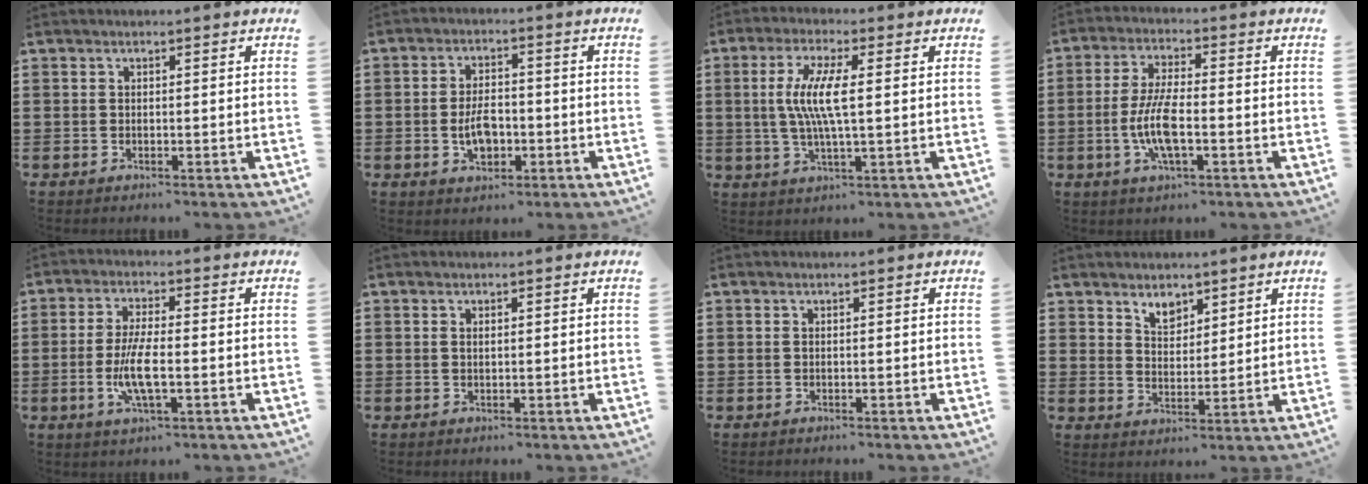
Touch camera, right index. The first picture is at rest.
{"total": 5.0, "force": [-1.3, 2.8, 3.9], "torque": [-0.072, -0.001, -0.025]}
{"total": 7.4, "force": [0.6, 1.2, 7.2], "torque": [-0.156, -0.009, 0.001]}
{"total": 7.5, "force": [-1.9, 2.1, 7.0], "torque": [-0.161, -0.014, -0.042]}
{"total": 6.8, "force": [-1.7, 1.8, 6.3], "torque": [-0.141, -0.011, -0.038]}
{"total": 0.7, "force": [0.2, 0.3, 0.6], "torque": [-0.014, 0.001, 0.004]}
{"total": 0.0}
{"total": 3.6, "force": [2.9, 1.9, 0.9], "torque": [-0.019, 0.000, 0.053]}